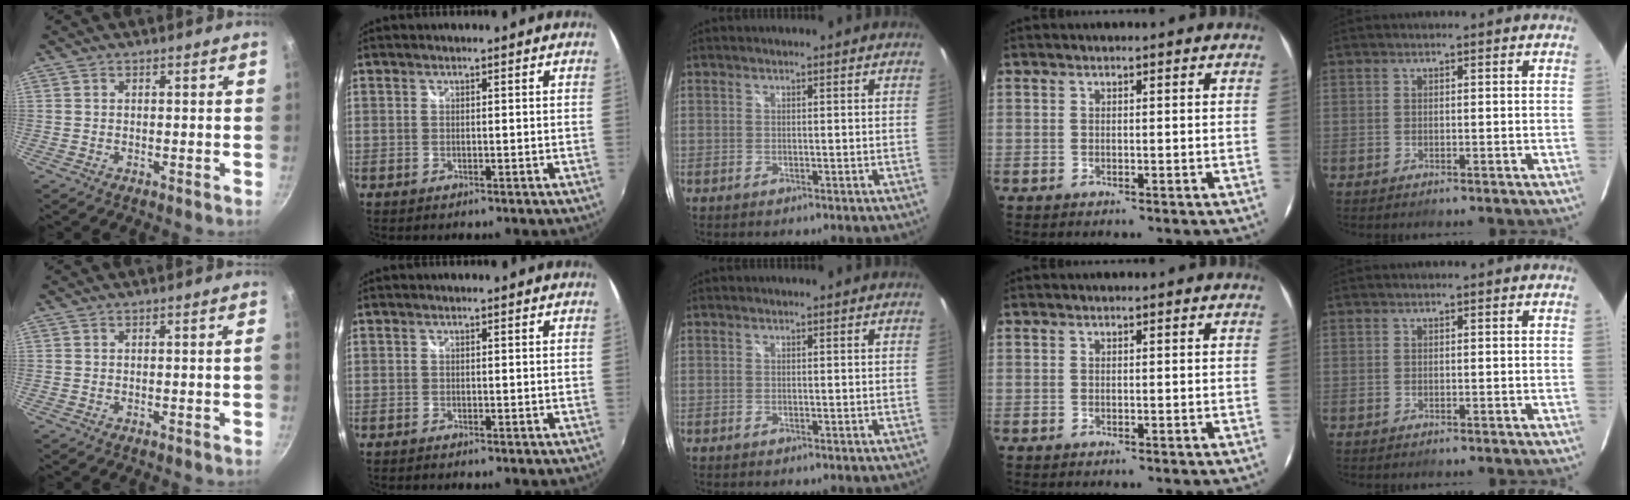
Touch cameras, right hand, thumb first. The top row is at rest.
{"thumb": {"total": 1.2, "force": [-0.5, 0.2, 1.1], "torque": [-0.025, 0.009, -0.002]}}